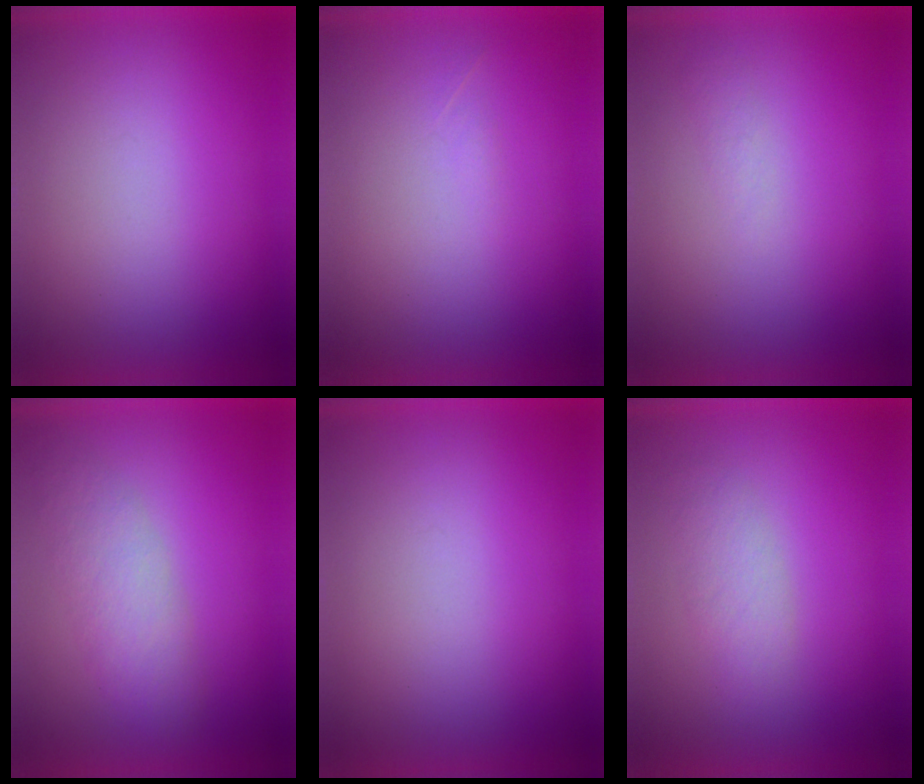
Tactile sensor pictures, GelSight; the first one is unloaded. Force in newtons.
{"total": 1.0}
{"total": 1.2}
{"total": 3.7}
{"total": 0.0}
{"total": 2.7}